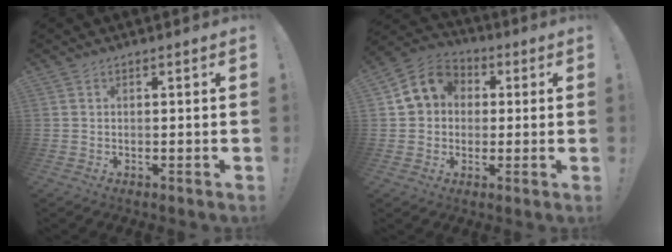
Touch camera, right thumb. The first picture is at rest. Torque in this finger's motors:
{"motor_torque": [-0.05, 0.91, 0.01, 0.12, 0.21]}